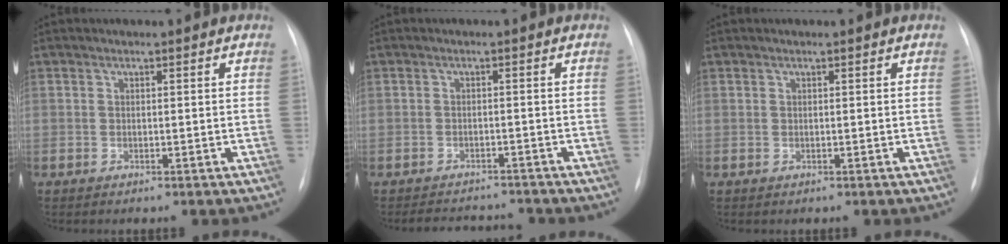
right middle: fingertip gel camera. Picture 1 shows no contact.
{"total": 5.7, "force": [-5.5, 1.3, 0.6], "torque": [-0.009, 0.003, -0.074]}
{"total": 0.0}